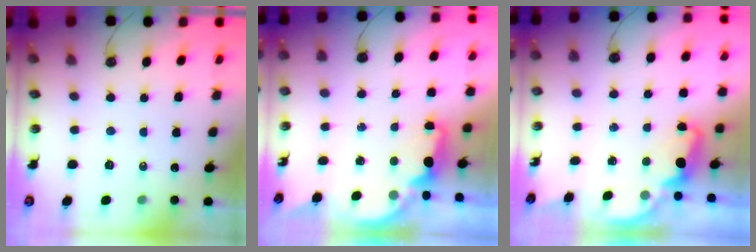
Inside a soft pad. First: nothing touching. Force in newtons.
{"total": 2.1, "press": 2.0, "slide": 0.6}
{"total": 2.3, "press": 2.3, "slide": 0.5}